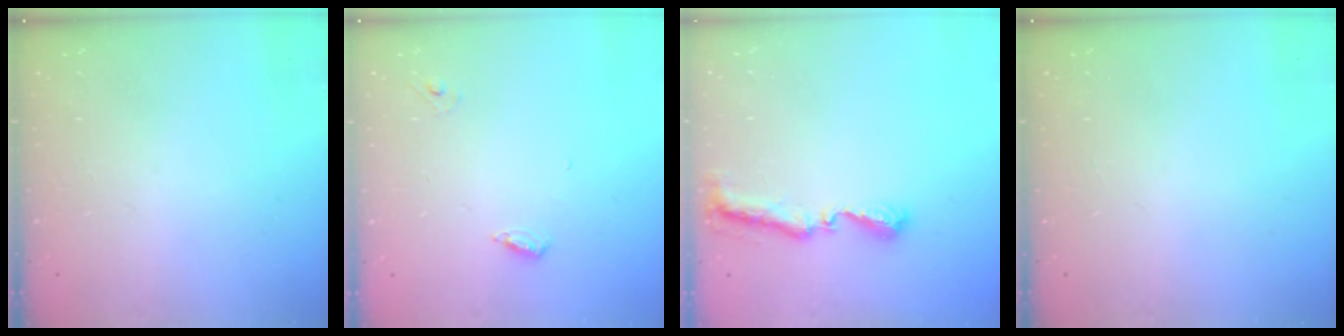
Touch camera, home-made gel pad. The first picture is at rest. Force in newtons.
{"total": 4.6, "press": 4.6, "slide": 0.4}
{"total": 8.1, "press": 8.1, "slide": 0.5}
{"total": 0.0}